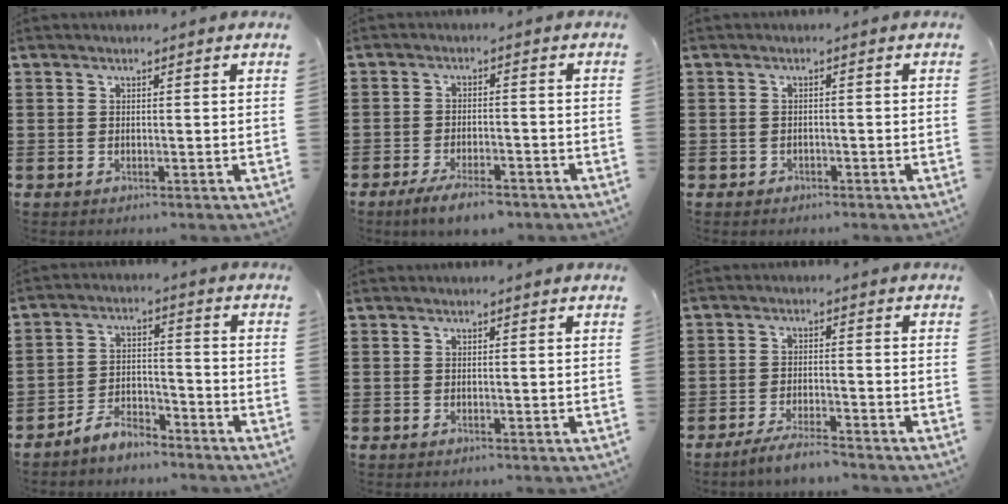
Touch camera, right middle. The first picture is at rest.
{"total": 4.6, "force": [-3.7, 1.0, 2.6], "torque": [-0.047, 0.001, -0.069]}
{"total": 0.9, "force": [-0.7, 0.5, 0.1], "torque": [-0.003, 0.002, -0.017]}
{"total": 5.2, "force": [-5.0, 1.1, 0.8], "torque": [-0.022, 0.009, -0.104]}
{"total": 0.0}
{"total": 3.8, "force": [-3.5, 0.1, 1.6], "torque": [-0.034, -0.002, -0.068]}